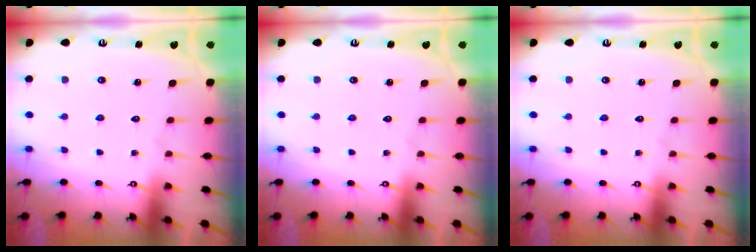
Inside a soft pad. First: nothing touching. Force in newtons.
{"total": 0.0}
{"total": 0.0}